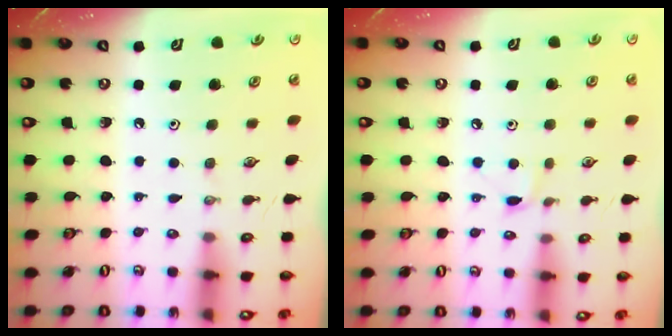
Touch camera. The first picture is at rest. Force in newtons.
{"total": 4.4, "press": 4.3, "slide": 0.5}